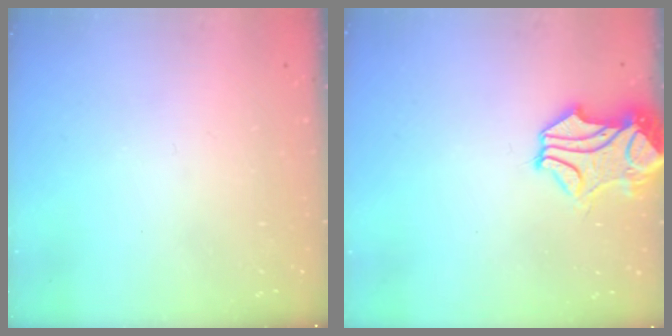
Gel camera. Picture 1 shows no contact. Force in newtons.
{"total": 2.2, "press": 1.8, "slide": 1.2}